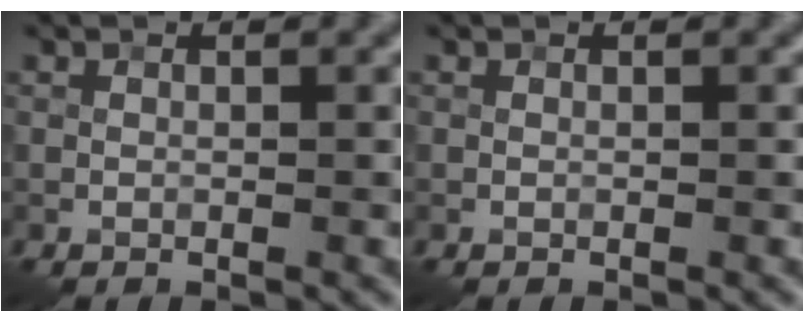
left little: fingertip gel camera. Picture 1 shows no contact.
{"total": 0.0}